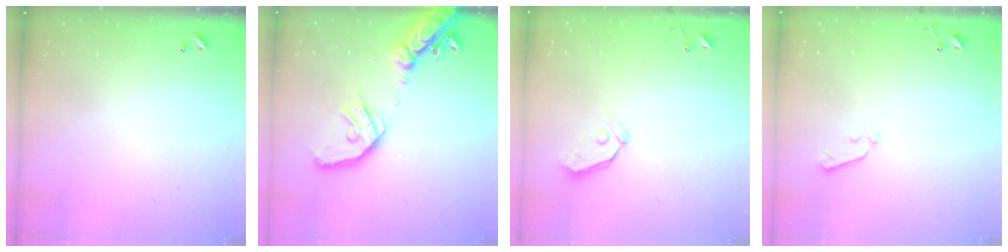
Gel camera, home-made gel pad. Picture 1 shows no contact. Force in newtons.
{"total": 20.7, "press": 20.4, "slide": 3.6}
{"total": 4.8, "press": 4.8, "slide": 0.4}
{"total": 5.8, "press": 5.8, "slide": 0.5}